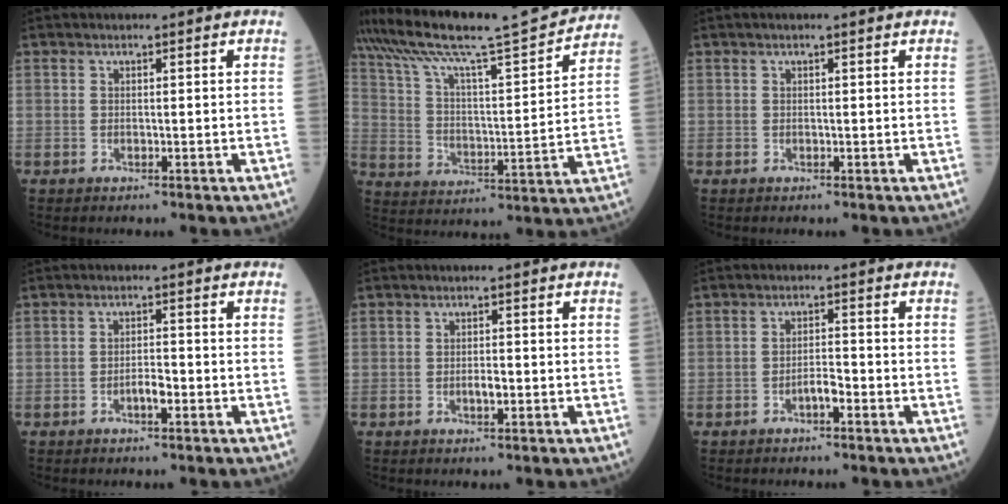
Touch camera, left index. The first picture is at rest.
{"total": 19.7, "force": [18.1, 0.5, 8.0], "torque": [-0.146, -0.015, 0.276]}
{"total": 1.0, "force": [0.7, -0.1, 0.7], "torque": [-0.013, 0.010, 0.010]}
{"total": 2.1, "force": [-1.2, 0.5, 1.6], "torque": [-0.026, 0.003, -0.022]}
{"total": 1.5, "force": [-0.5, 0.5, 1.3], "torque": [-0.023, 0.000, -0.010]}
{"total": 2.3, "force": [-1.5, 0.5, 1.6], "torque": [-0.025, 0.004, -0.029]}